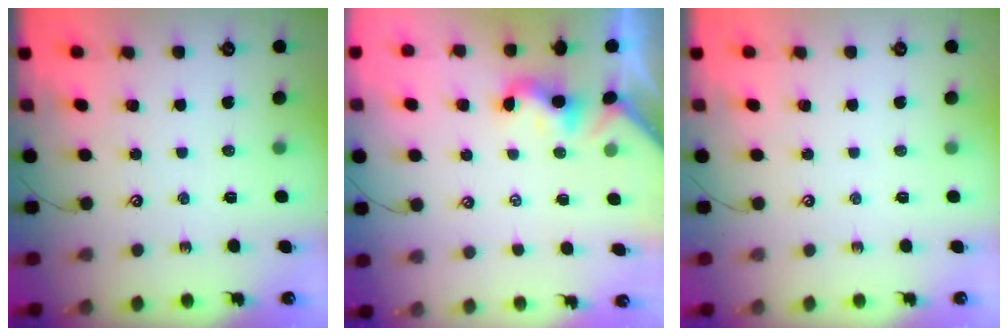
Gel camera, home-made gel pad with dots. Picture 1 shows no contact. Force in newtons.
{"total": 2.0, "press": 2.0, "slide": 0.5}
{"total": 0.0}